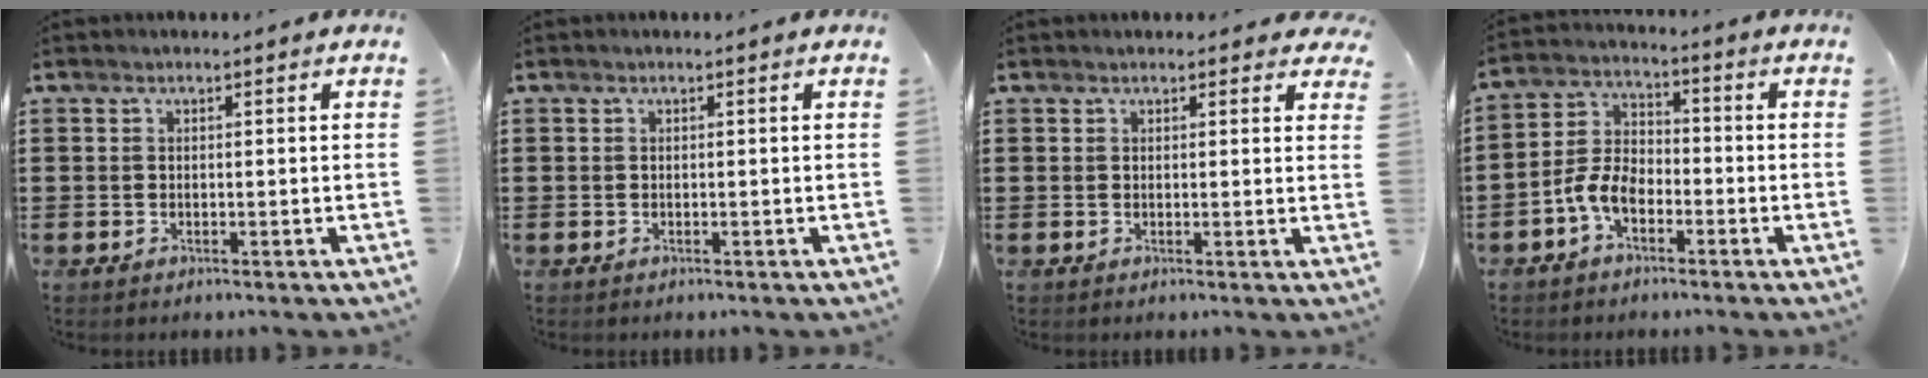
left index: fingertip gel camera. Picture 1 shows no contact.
{"total": 0.0}
{"total": 1.5, "force": [1.3, 0.6, 0.4], "torque": [-0.004, 0.003, 0.024]}
{"total": 5.9, "force": [-3.2, 3.2, 3.8], "torque": [-0.101, 0.004, -0.070]}